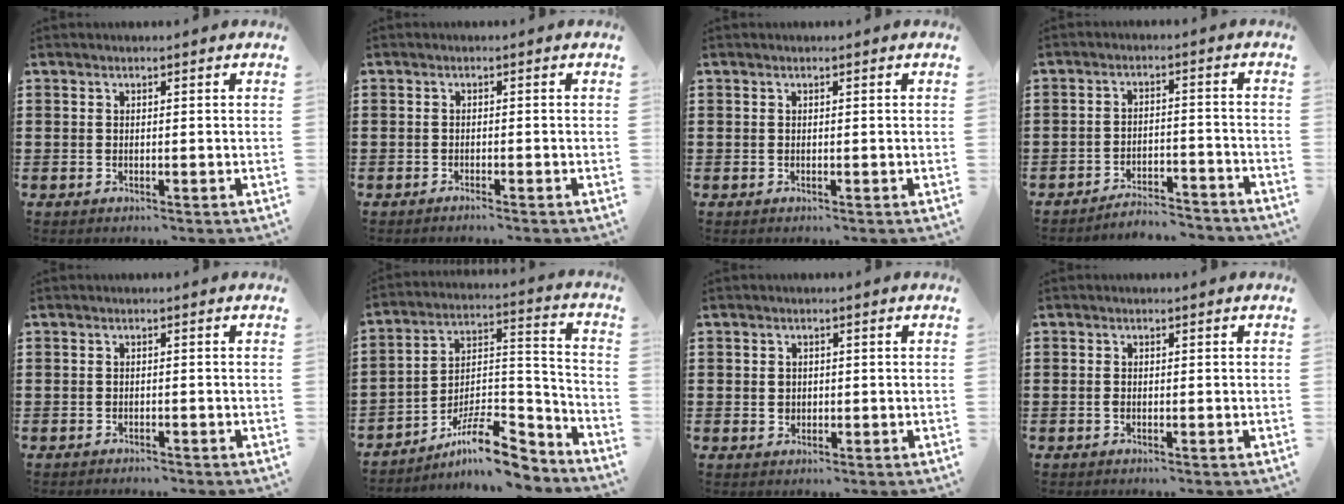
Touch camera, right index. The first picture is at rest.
{"total": 0.9, "force": [-0.9, -0.1, 0.2], "torque": [-0.005, 0.000, -0.018]}
{"total": 0.0}
{"total": 4.1, "force": [-4.1, 0.2, 0.5], "torque": [-0.013, 0.005, -0.084]}
{"total": 0.8, "force": [-0.8, 0.1, 0.0], "torque": [-0.002, 0.002, -0.018]}
{"total": 11.7, "force": [-9.3, 3.3, 6.3], "torque": [-0.106, 0.031, -0.178]}
{"total": 1.3, "force": [0.1, 1.2, 0.5], "torque": [-0.012, 0.006, 0.002]}
{"total": 0.6, "force": [-0.2, 0.3, 0.5], "torque": [-0.011, -0.002, -0.004]}